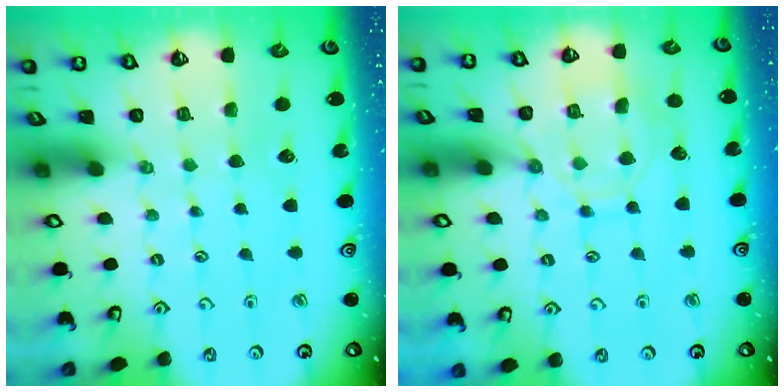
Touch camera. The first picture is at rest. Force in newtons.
{"total": 11.3, "press": 11.3, "slide": 0.8}